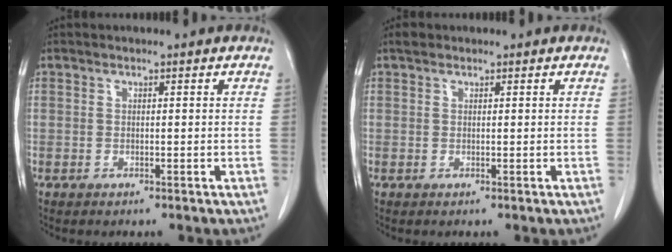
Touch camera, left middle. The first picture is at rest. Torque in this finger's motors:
{"motor_torque": [0.16, -0.15, -0.06, 0.00]}